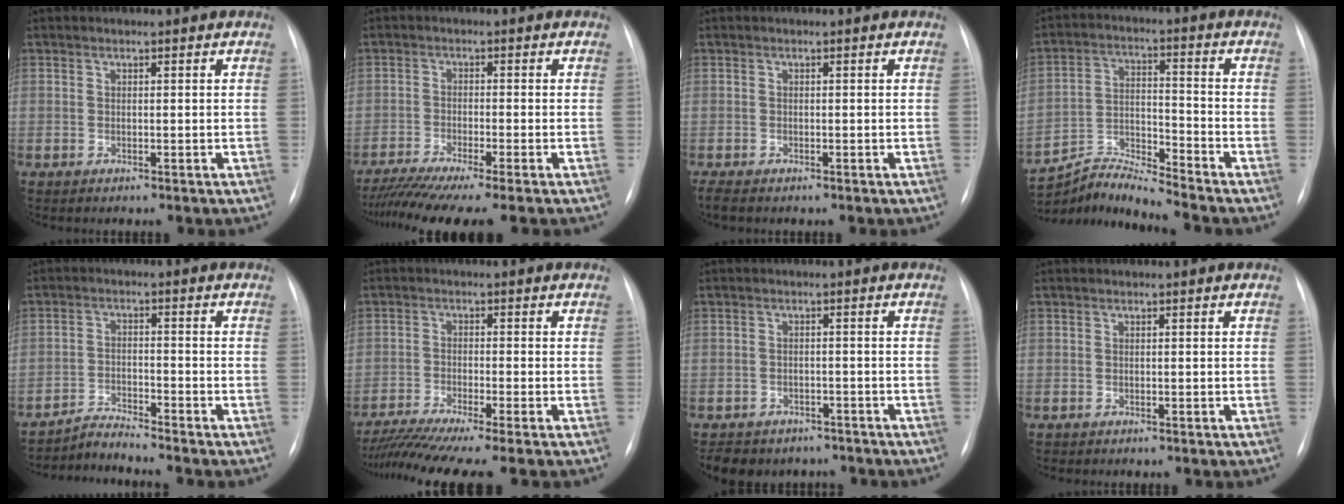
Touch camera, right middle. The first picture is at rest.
{"total": 9.4, "force": [-7.9, -0.8, 5.2], "torque": [-0.075, -0.025, -0.126]}
{"total": 2.0, "force": [-1.6, 0.7, 1.1], "torque": [-0.024, -0.007, -0.022]}
{"total": 8.8, "force": [-8.6, -2.0, 0.4], "torque": [-0.020, 0.015, -0.161]}
{"total": 3.6, "force": [-3.4, -1.0, -0.6], "torque": [0.004, -0.019, -0.062]}
{"total": 9.2, "force": [-7.7, -1.2, 4.9], "torque": [-0.077, -0.025, -0.126]}
{"total": 7.9, "force": [-6.4, 4.4, 1.4], "torque": [-0.022, 0.005, -0.080]}
{"total": 0.0}